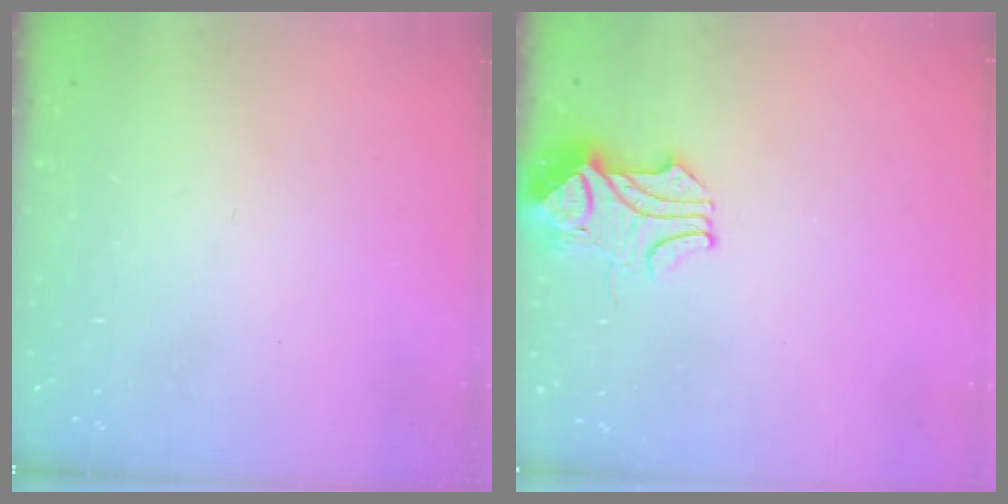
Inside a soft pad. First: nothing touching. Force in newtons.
{"total": 2.4, "press": 2.2, "slide": 1.0}